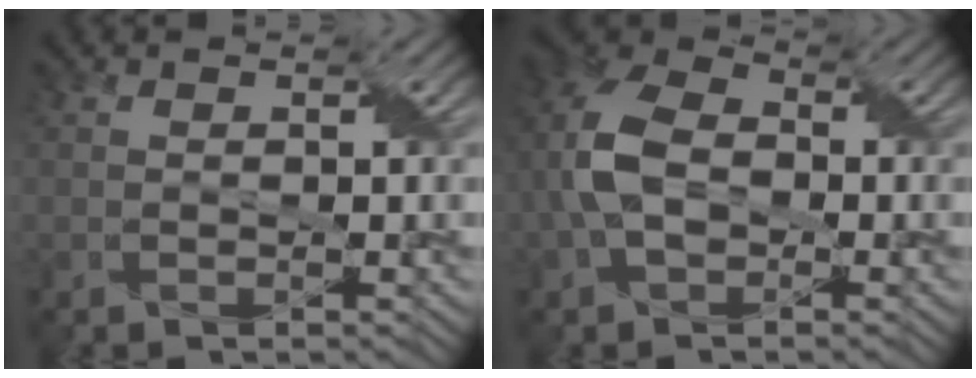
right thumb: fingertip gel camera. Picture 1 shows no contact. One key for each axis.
{"total": 8.4, "fx": -0.8, "fy": 5.8, "fz": 6.0, "tx": -0.151, "ty": 0.008, "tz": -0.025}